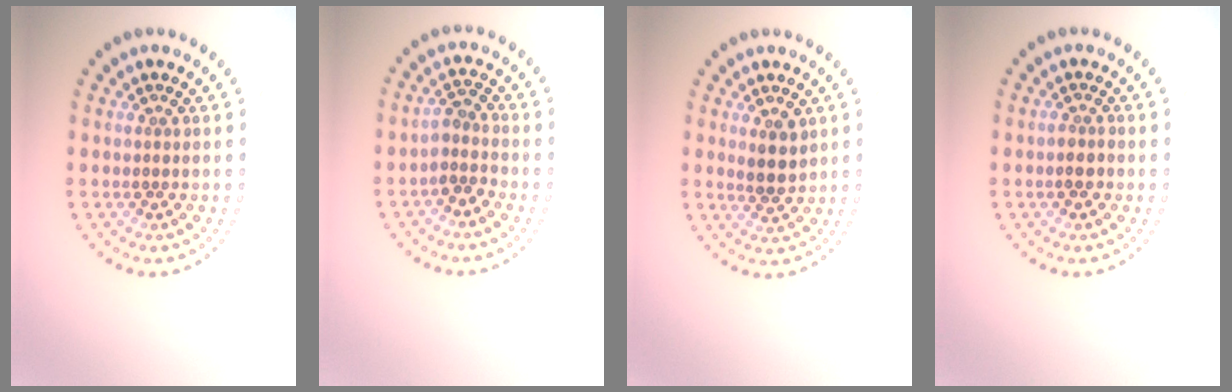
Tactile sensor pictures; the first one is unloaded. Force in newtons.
{"total": 1.9, "press": 1.6, "slide": 1.1}
{"total": 2.3, "press": 2.1, "slide": 1.0}
{"total": 1.3, "press": 1.2, "slide": 0.5}